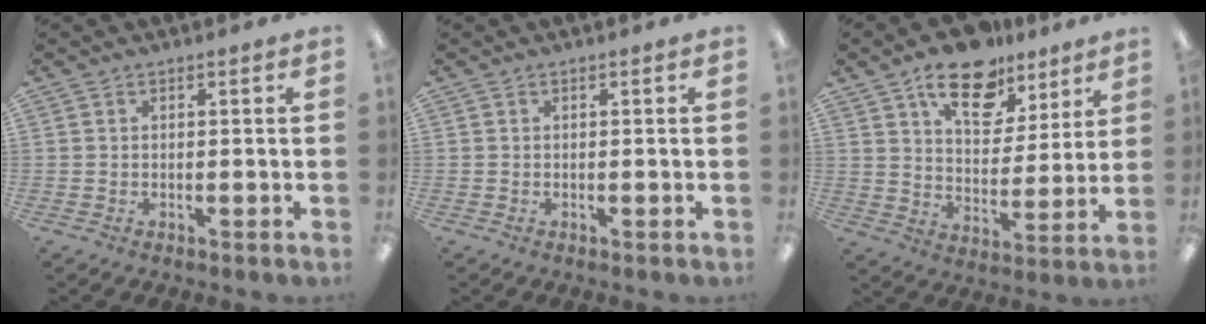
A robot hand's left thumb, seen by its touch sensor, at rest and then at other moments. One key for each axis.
{"total": 0.0}
{"total": 15.7, "fx": 10.5, "fy": 8.4, "fz": 8.0, "tx": -0.119, "ty": -0.051, "tz": 0.183}